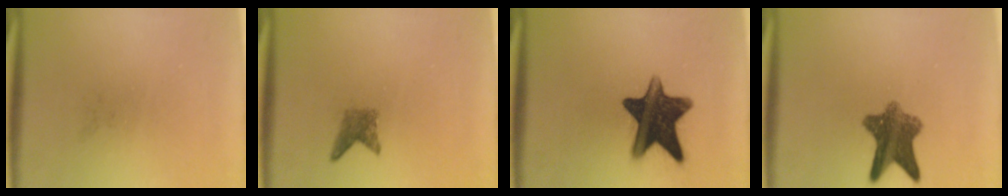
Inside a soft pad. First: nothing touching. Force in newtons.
{"total": 2.0}
{"total": 14.0}
{"total": 8.2}